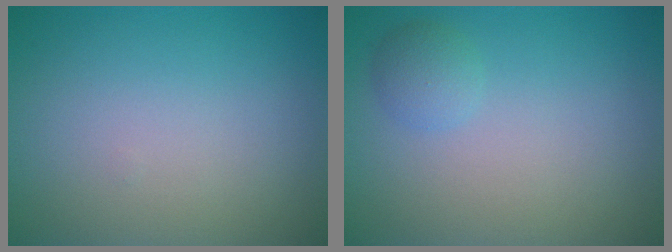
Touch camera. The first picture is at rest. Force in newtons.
{"total": 1.5, "press": 1.5, "slide": 0.1}